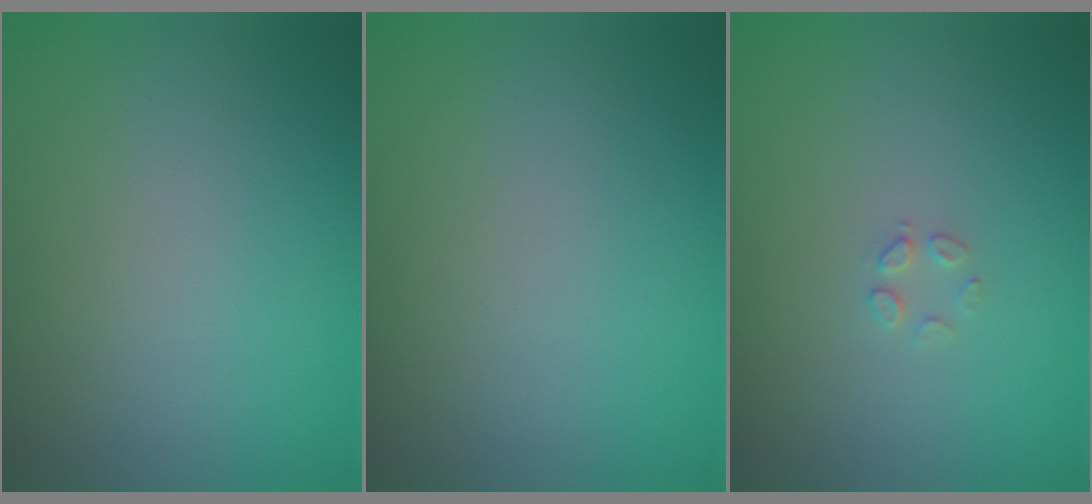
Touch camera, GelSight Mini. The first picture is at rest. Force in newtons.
{"total": 0.0}
{"total": 1.0, "press": 1.0, "slide": 0.1}